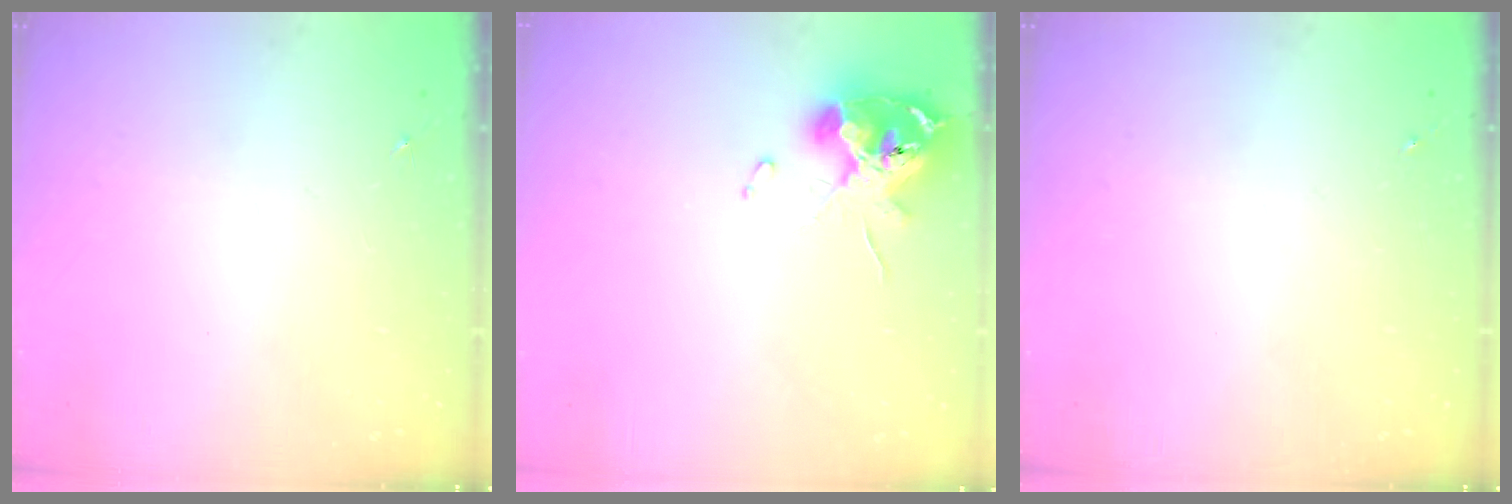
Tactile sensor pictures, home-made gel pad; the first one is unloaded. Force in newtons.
{"total": 11.2, "press": 11.2, "slide": 1.3}
{"total": 0.0}